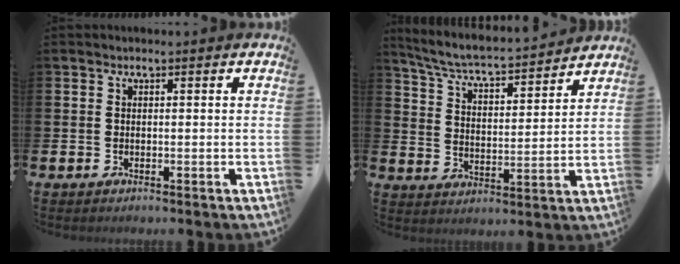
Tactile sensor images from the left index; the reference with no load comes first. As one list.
[{"total": 5.8, "force": [5.5, 0.3, 1.9], "torque": [-0.066, -0.046, 0.090]}]